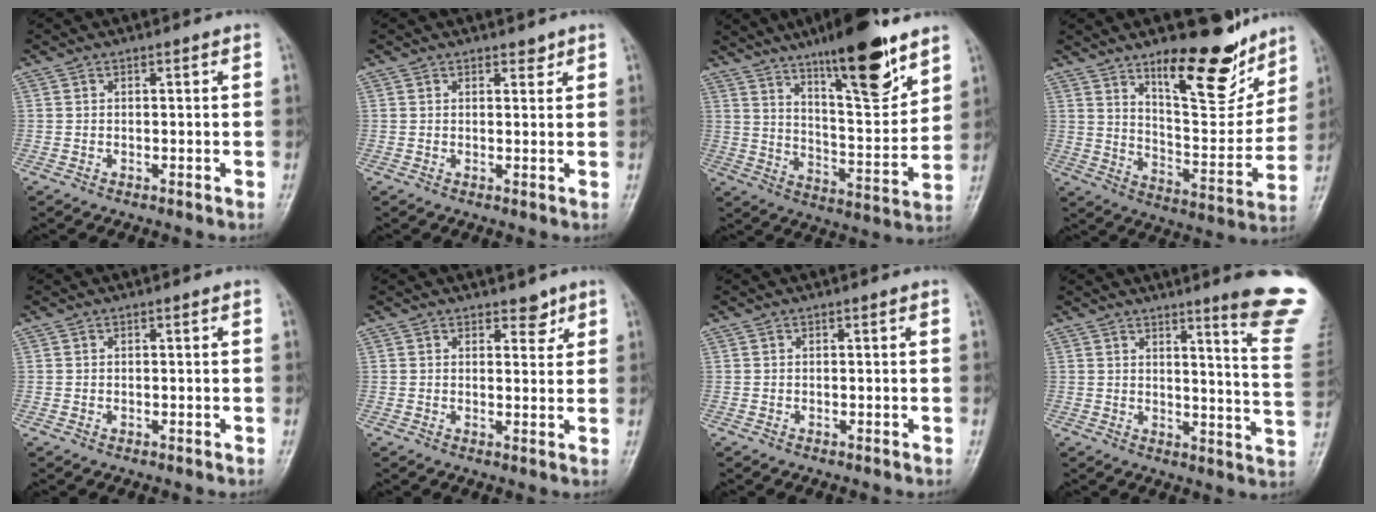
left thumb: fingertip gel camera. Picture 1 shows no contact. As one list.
[{"total": 1.5, "force": [1.1, 0.8, 0.4], "torque": [0.008, -0.008, 0.015]}, {"total": 18.7, "force": [12.2, 4.5, 13.4], "torque": [-0.174, -0.071, 0.202]}, {"total": 18.9, "force": [12.7, 6.7, 12.3], "torque": [-0.126, -0.089, 0.205]}, {"total": 0.0}, {"total": 2.8, "force": [2.0, 1.6, 1.2], "torque": [0.006, -0.012, 0.029]}, {"total": 0.0}, {"total": 14.7, "force": [10.6, 0.4, 10.1], "torque": [-0.103, -0.090, 0.121]}]